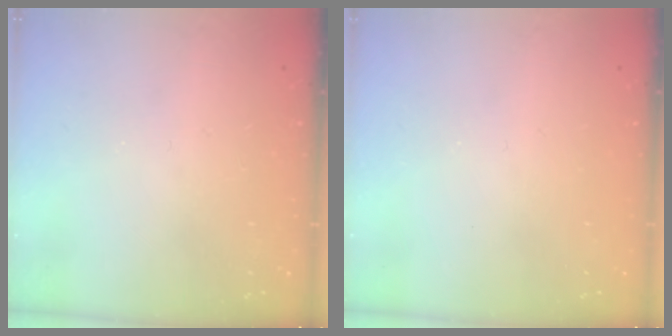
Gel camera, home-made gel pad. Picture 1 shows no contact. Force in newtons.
{"total": 0.0}